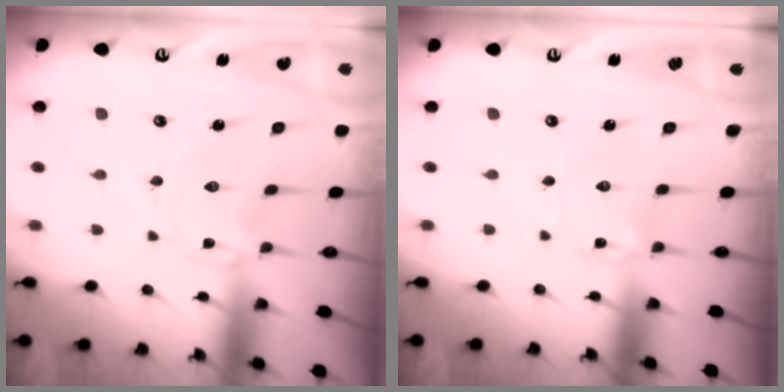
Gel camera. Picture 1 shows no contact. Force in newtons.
{"total": 0.0}